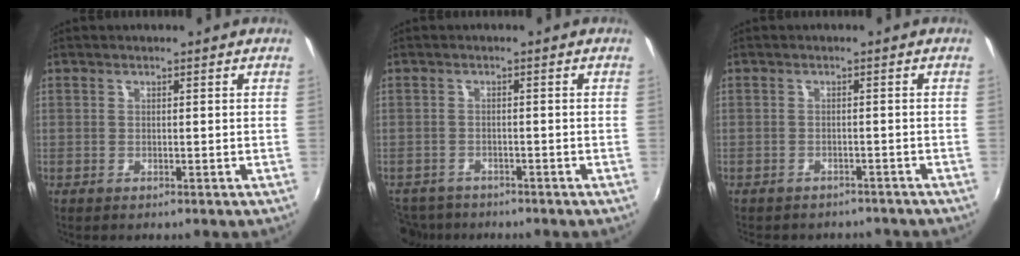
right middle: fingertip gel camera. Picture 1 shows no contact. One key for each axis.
{"total": 6.2, "fx": -5.3, "fy": 3.0, "fz": 1.5, "tx": -0.051, "ty": -0.013, "tz": -0.089}
{"total": 5.6, "fx": -4.9, "fy": 2.1, "fz": 1.6, "tx": -0.040, "ty": -0.014, "tz": -0.066}